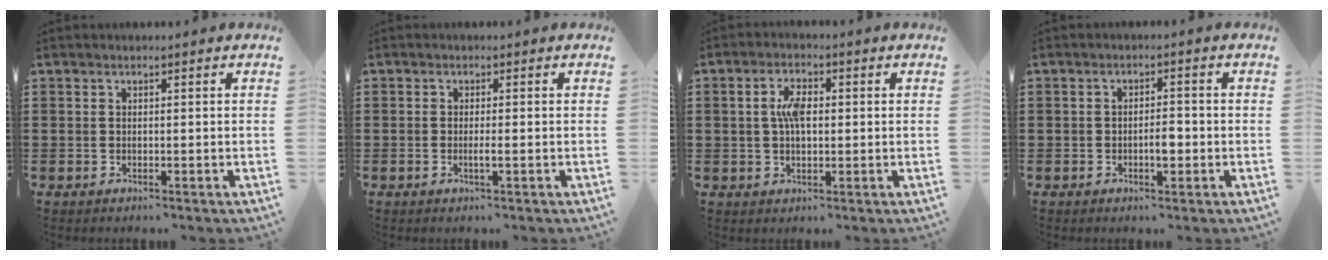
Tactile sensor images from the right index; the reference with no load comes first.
{"total": 1.8, "force": [-0.6, 0.0, 1.7], "torque": [-0.029, -0.004, -0.009]}
{"total": 4.7, "force": [0.5, 2.1, 4.2], "torque": [-0.084, 0.010, 0.007]}
{"total": 3.1, "force": [-0.7, 1.2, 2.7], "torque": [-0.050, 0.004, -0.013]}